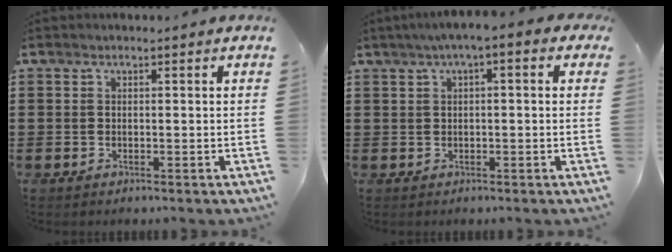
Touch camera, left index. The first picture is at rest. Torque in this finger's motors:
{"motor_torque": [2.14, 0.00, 1.05, 0.21]}